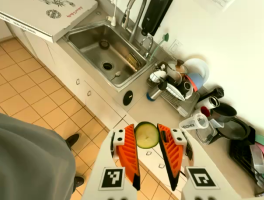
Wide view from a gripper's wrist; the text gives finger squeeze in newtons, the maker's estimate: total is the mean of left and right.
{"total": 7.7, "left": 7.1, "right": 8.3}